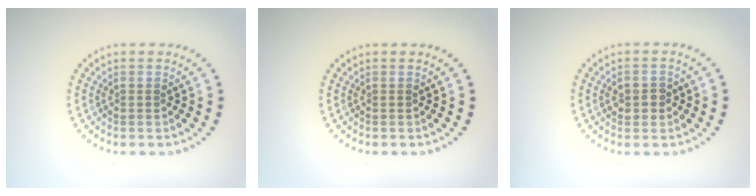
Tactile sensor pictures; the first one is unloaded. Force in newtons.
{"total": 0.0}
{"total": 1.8, "press": 1.8, "slide": 0.1}